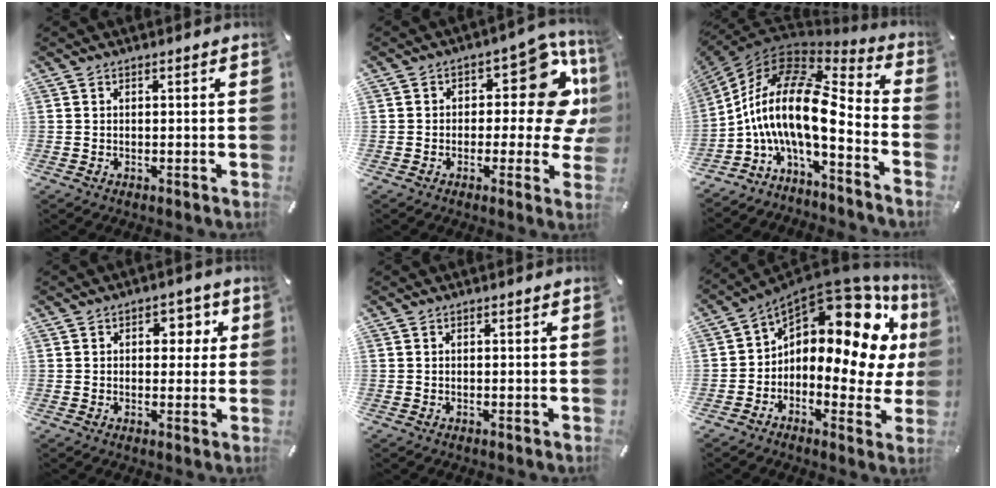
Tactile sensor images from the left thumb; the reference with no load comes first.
{"total": 14.8, "force": [2.9, 8.2, 12.0], "torque": [-0.136, -0.023, 0.042]}
{"total": 17.8, "force": [-1.9, 7.6, 16.0], "torque": [-0.353, -0.024, -0.044]}
{"total": 5.4, "force": [1.3, 3.9, 3.5], "torque": [-0.020, -0.009, 0.007]}
{"total": 0.0}
{"total": 16.1, "force": [6.0, 8.0, 12.6], "torque": [-0.190, -0.069, 0.086]}